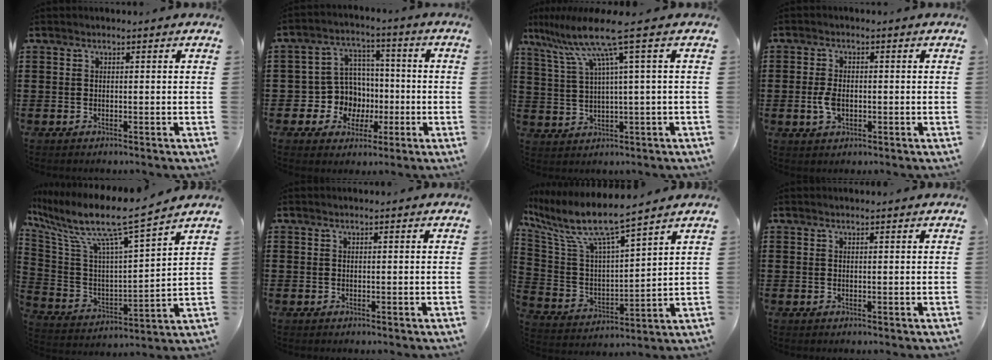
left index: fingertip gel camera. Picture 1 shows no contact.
{"total": 8.4, "force": [-0.9, 8.0, 2.3], "torque": [-0.078, 0.016, -0.008]}
{"total": 9.4, "force": [4.5, -0.3, 8.3], "torque": [-0.195, -0.023, 0.064]}
{"total": 3.6, "force": [-0.4, 2.0, 3.0], "torque": [-0.077, -0.005, -0.013]}
{"total": 10.6, "force": [8.4, 0.7, 6.5], "torque": [-0.152, -0.066, 0.131]}
{"total": 0.0}
{"total": 8.6, "force": [6.9, 1.3, 4.9], "torque": [-0.127, -0.044, 0.112]}
{"total": 0.5, "force": [0.5, 0.0, 0.2], "torque": [-0.005, -0.001, 0.011]}